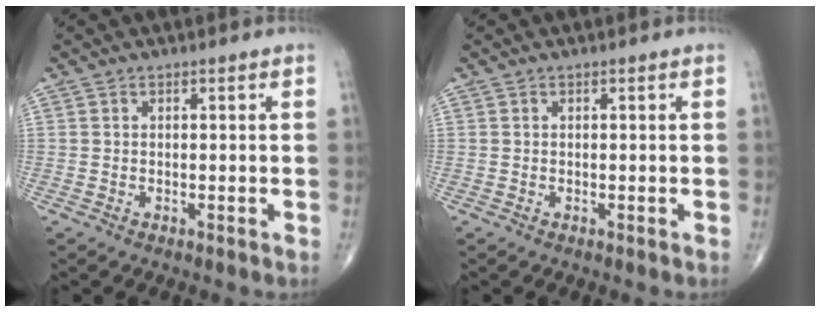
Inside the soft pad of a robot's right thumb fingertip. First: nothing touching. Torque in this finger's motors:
{"motor_torque": [0.00, 0.00, 0.00, 0.00, 0.00]}